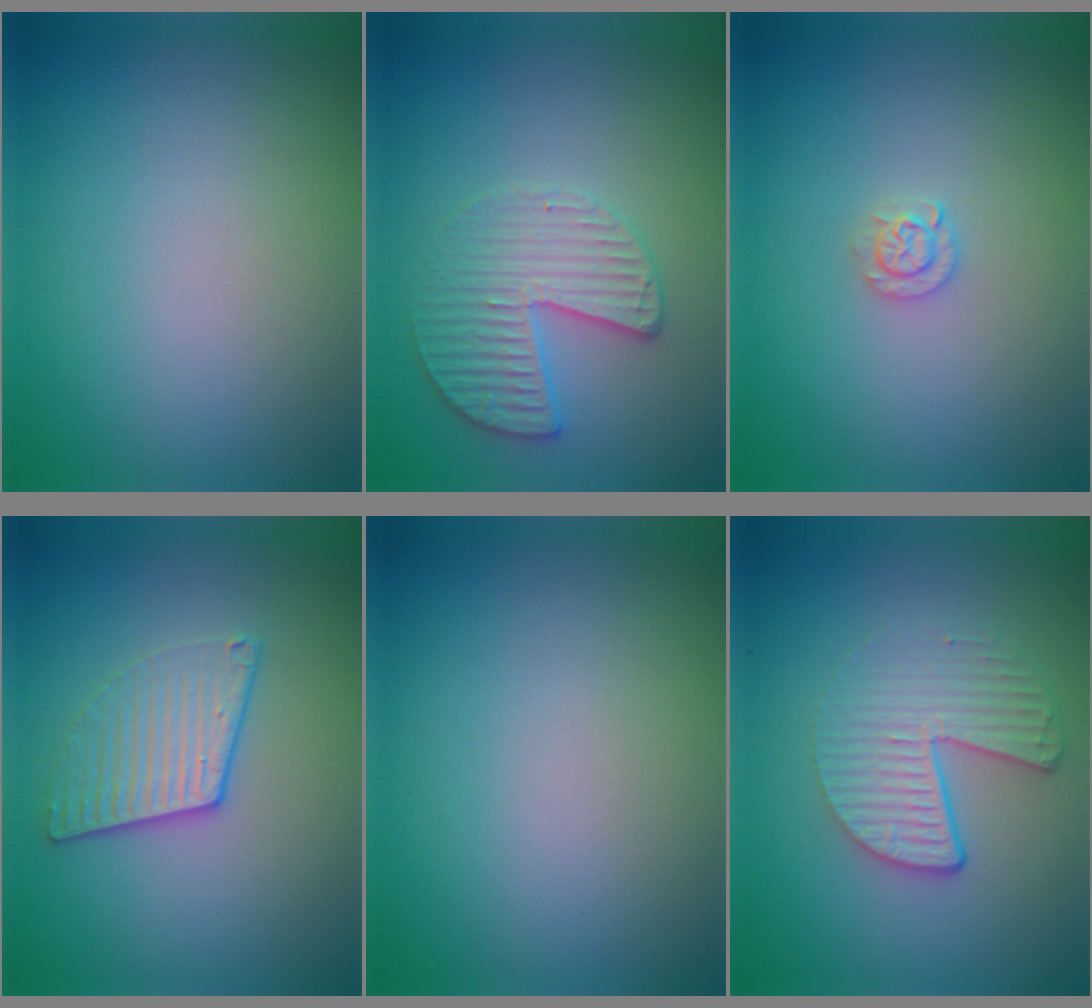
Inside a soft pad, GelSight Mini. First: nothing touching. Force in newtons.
{"total": 3.3, "press": 3.3, "slide": 0.6}
{"total": 1.3, "press": 1.3, "slide": 0.2}
{"total": 3.2, "press": 2.9, "slide": 1.5}
{"total": 0.0}
{"total": 4.5, "press": 3.0, "slide": 3.3}